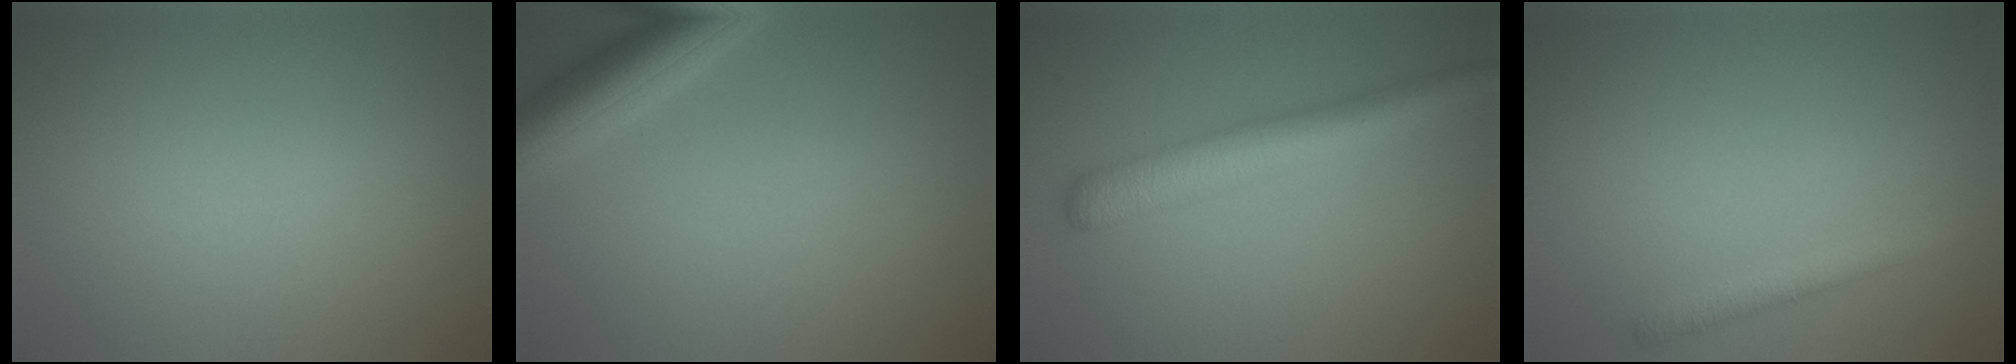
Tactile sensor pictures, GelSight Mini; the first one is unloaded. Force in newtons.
{"total": 4.6, "press": 4.6, "slide": 0.3}
{"total": 4.7, "press": 4.7, "slide": 0.2}
{"total": 1.4, "press": 1.4, "slide": 0.1}